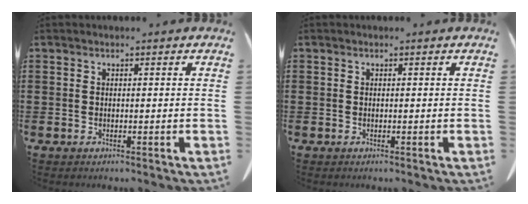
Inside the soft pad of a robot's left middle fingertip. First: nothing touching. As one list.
[{"total": 0.0}]